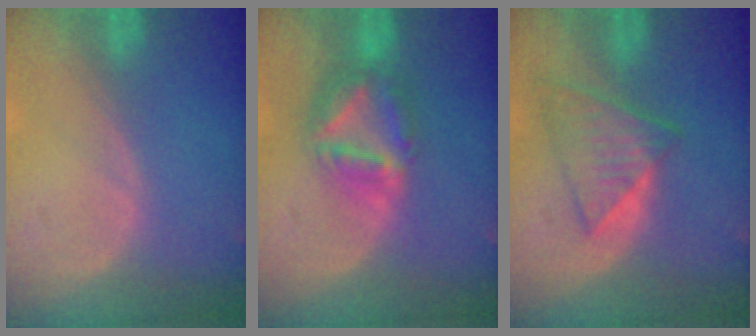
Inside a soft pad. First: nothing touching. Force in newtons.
{"total": 7.7, "press": 6.6, "slide": 4.0}
{"total": 6.1, "press": 6.1, "slide": 0.3}